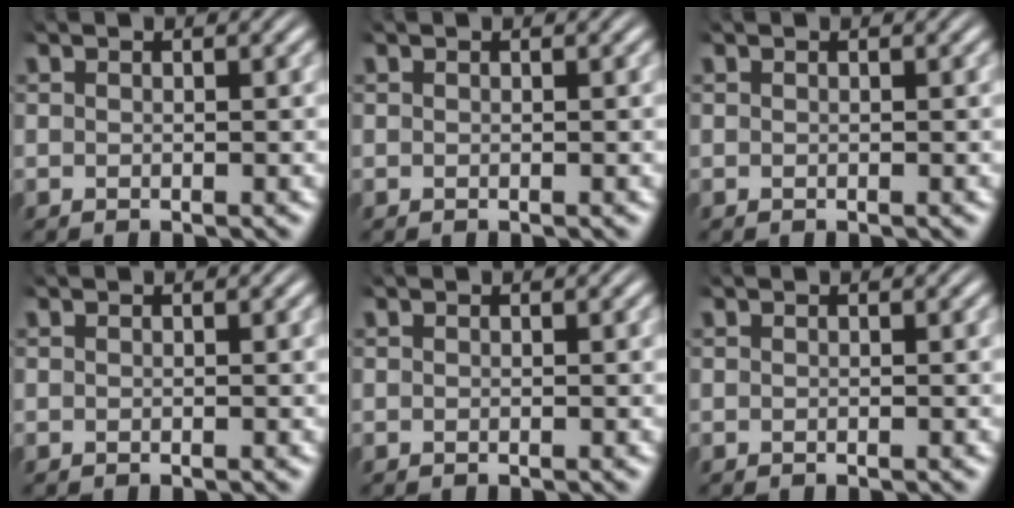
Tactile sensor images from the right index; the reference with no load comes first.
{"total": 0.0}
{"total": 0.0}
{"total": 0.0}
{"total": 0.0}
{"total": 0.0}